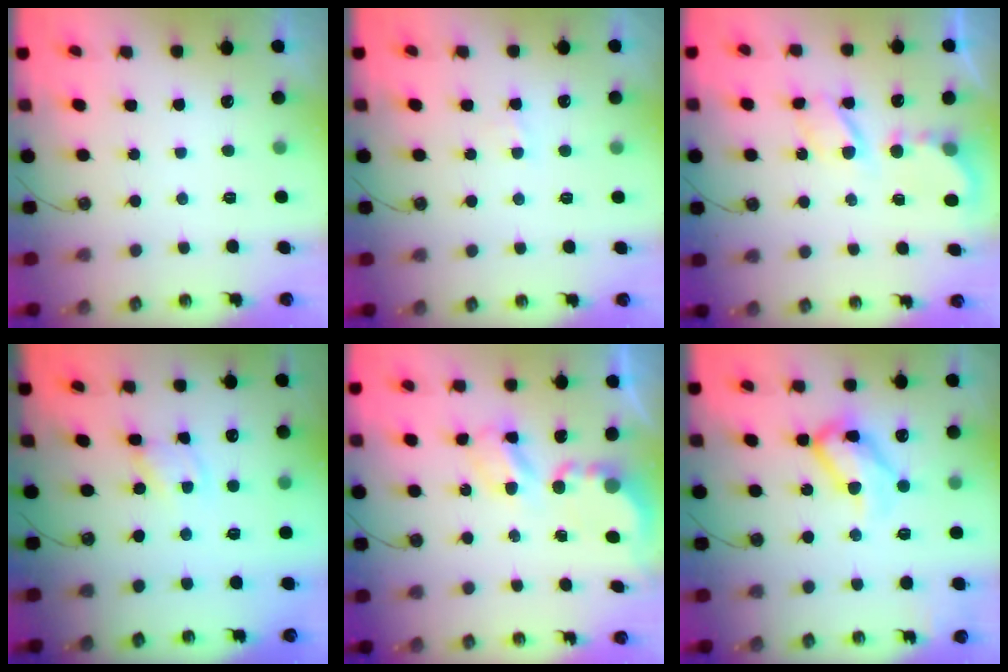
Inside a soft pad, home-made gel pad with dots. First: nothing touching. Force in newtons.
{"total": 2.8, "press": 2.8, "slide": 0.4}
{"total": 5.9, "press": 5.9, "slide": 0.3}
{"total": 1.8, "press": 1.8, "slide": 0.2}
{"total": 5.2, "press": 5.2, "slide": 0.2}
{"total": 15.8, "press": 15.7, "slide": 1.1}